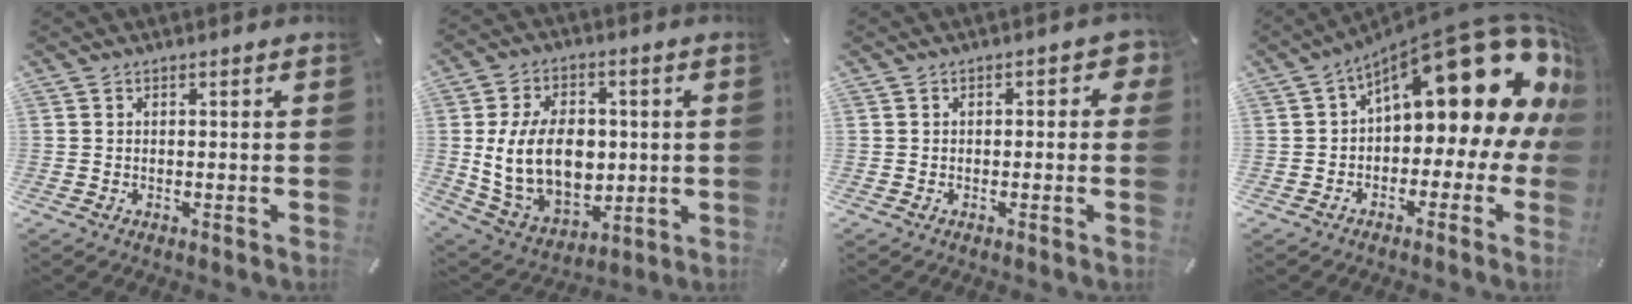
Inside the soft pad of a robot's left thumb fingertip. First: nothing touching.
{"total": 17.1, "force": [0.6, 12.7, 11.4], "torque": [-0.239, 0.000, 0.018]}
{"total": 2.6, "force": [-0.6, 1.7, 1.9], "torque": [-0.028, 0.009, -0.016]}
{"total": 20.8, "force": [10.0, 8.6, 16.0], "torque": [-0.207, -0.080, 0.167]}